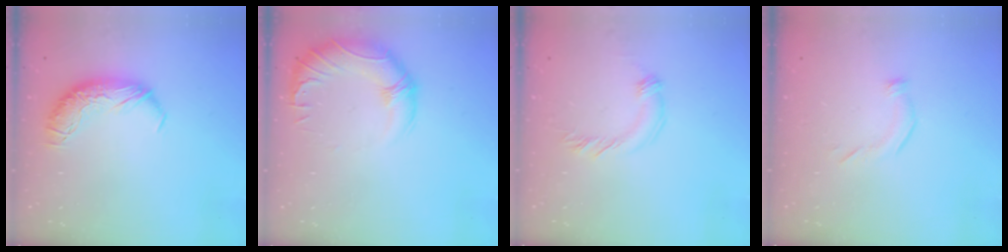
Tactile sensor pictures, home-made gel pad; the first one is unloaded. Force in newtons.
{"total": 3.1, "press": 0.8, "slide": 2.9}
{"total": 3.0, "press": 2.9, "slide": 0.8}
{"total": 4.4, "press": 4.4, "slide": 0.6}